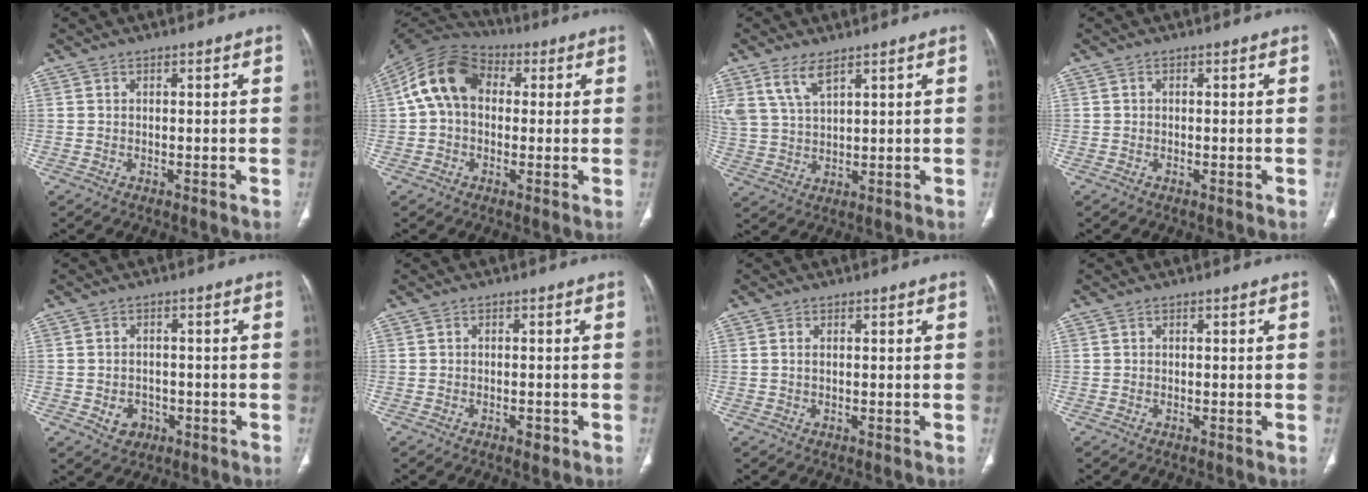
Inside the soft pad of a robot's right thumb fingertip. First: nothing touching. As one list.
[{"total": 13.1, "force": [1.8, 9.4, 8.9], "torque": [-0.154, 0.035, 0.018]}, {"total": 6.8, "force": [4.4, 2.8, 4.3], "torque": [-0.088, -0.013, 0.097]}, {"total": 0.0}, {"total": 4.2, "force": [-1.5, 3.5, 1.8], "torque": [-0.015, 0.010, -0.013]}, {"total": 1.7, "force": [-0.9, 0.9, 1.1], "torque": [-0.012, 0.002, -0.013]}, {"total": 0.8, "force": [0.2, 0.4, 0.7], "torque": [-0.018, 0.004, 0.006]}, {"total": 0.0}]